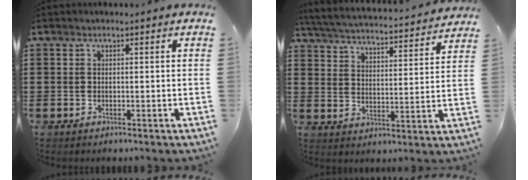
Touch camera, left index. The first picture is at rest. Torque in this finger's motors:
{"motor_torque": [2.14, 0.00, 0.74, 0.20]}